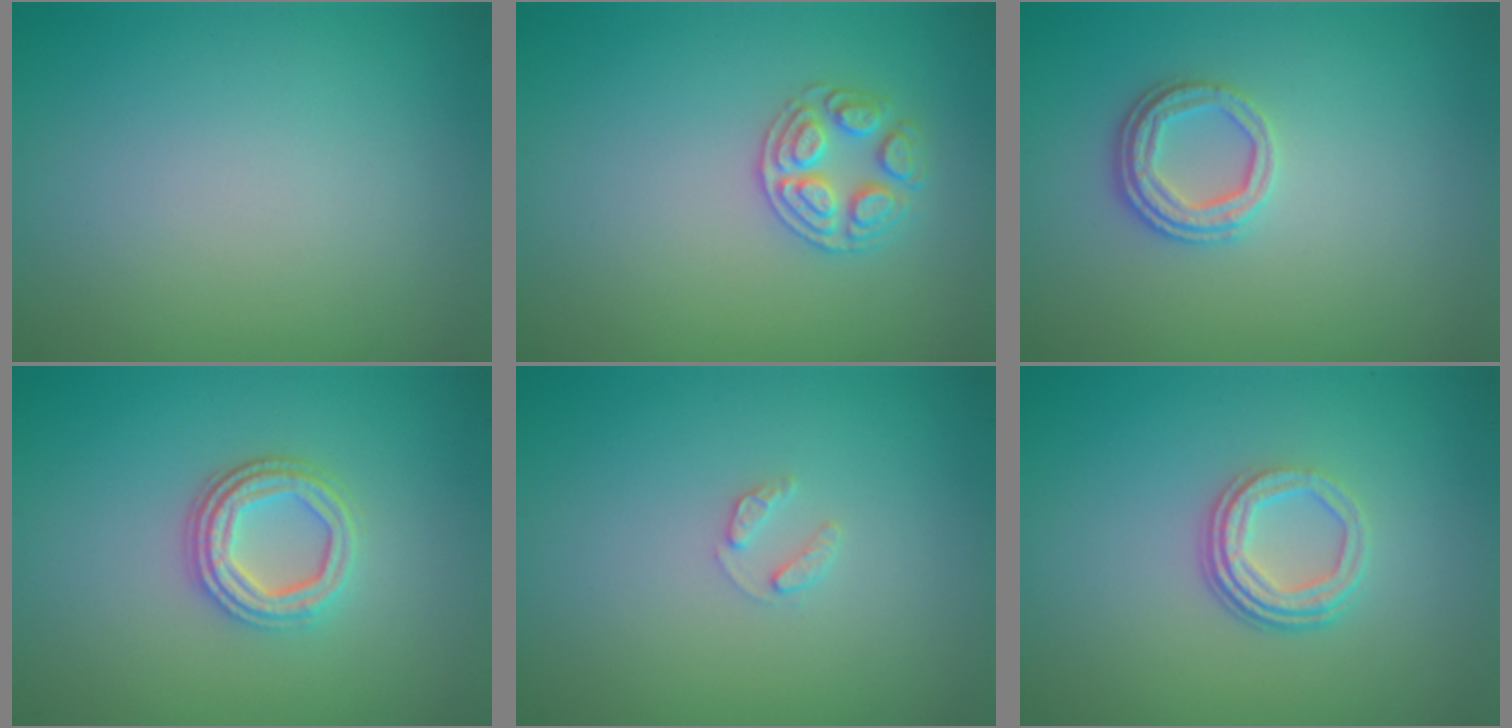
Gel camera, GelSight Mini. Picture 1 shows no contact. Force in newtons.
{"total": 2.6, "press": 2.6, "slide": 0.4}
{"total": 2.5, "press": 2.1, "slide": 1.4}
{"total": 3.6, "press": 3.0, "slide": 2.0}
{"total": 1.1, "press": 1.1, "slide": 0.2}
{"total": 3.5, "press": 2.5, "slide": 2.5}